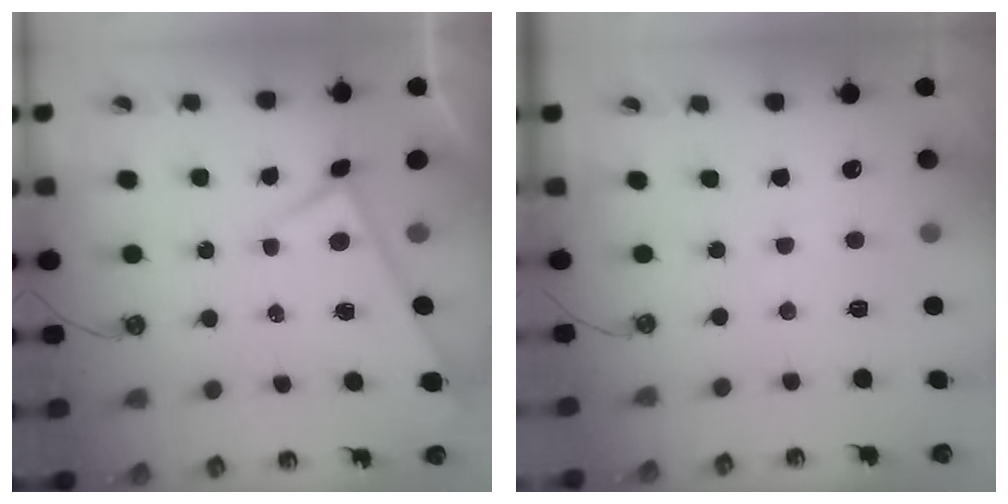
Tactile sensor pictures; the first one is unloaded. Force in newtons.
{"total": 0.7, "press": 0.2, "slide": 0.7}